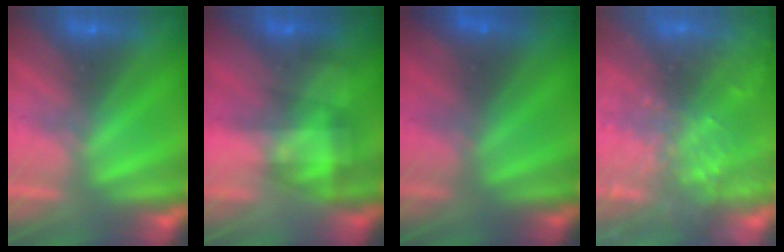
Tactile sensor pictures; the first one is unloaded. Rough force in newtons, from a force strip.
{"total": 4.7}
{"total": 1.5}
{"total": 6.9}